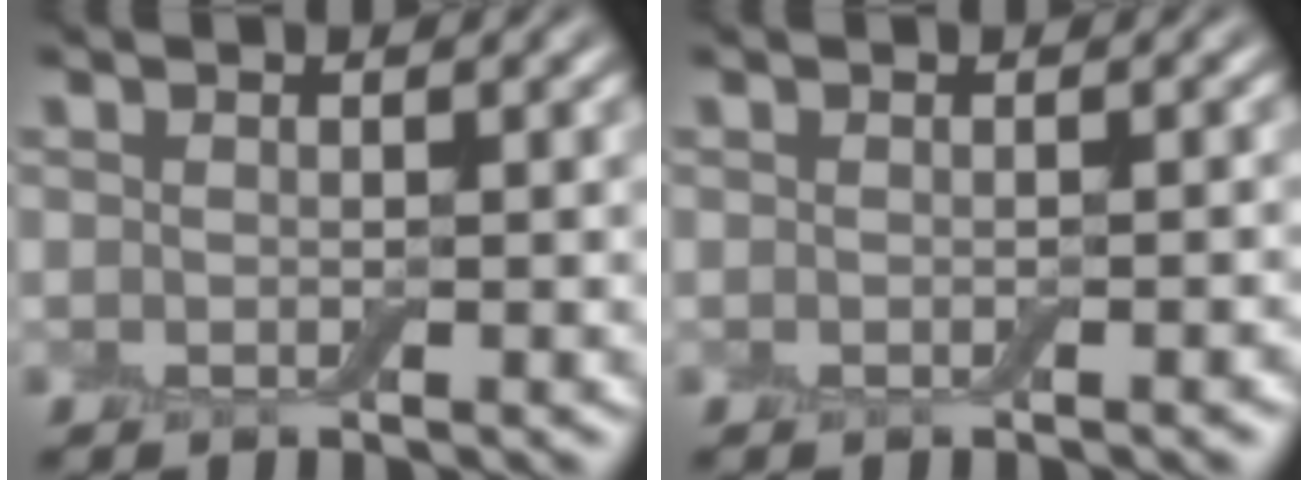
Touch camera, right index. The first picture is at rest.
{"total": 0.6, "force": [-0.3, 0.1, 0.5], "torque": [-0.005, 0.002, -0.003]}